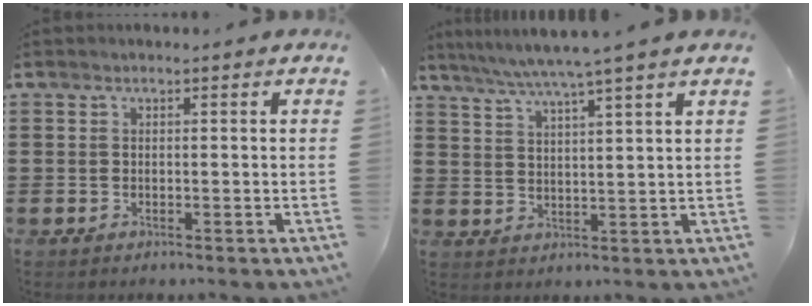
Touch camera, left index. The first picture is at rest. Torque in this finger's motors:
{"motor_torque": [1.10, -1.04, 0.63, 0.19]}